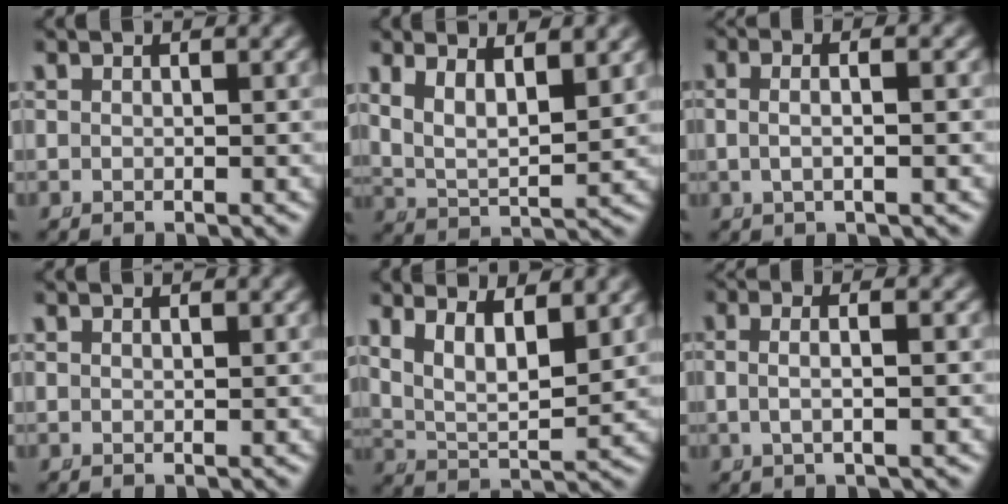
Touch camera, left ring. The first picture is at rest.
{"total": 6.4, "force": [2.2, 4.4, 4.2], "torque": [-0.091, -0.009, 0.036]}
{"total": 2.3, "force": [-0.3, 0.4, 2.2], "torque": [-0.047, -0.006, 0.000]}
{"total": 0.0}
{"total": 7.2, "force": [2.4, 4.9, 4.8], "torque": [-0.100, -0.014, 0.041]}
{"total": 2.6, "force": [-0.2, 0.6, 2.5], "torque": [-0.053, -0.005, 0.001]}